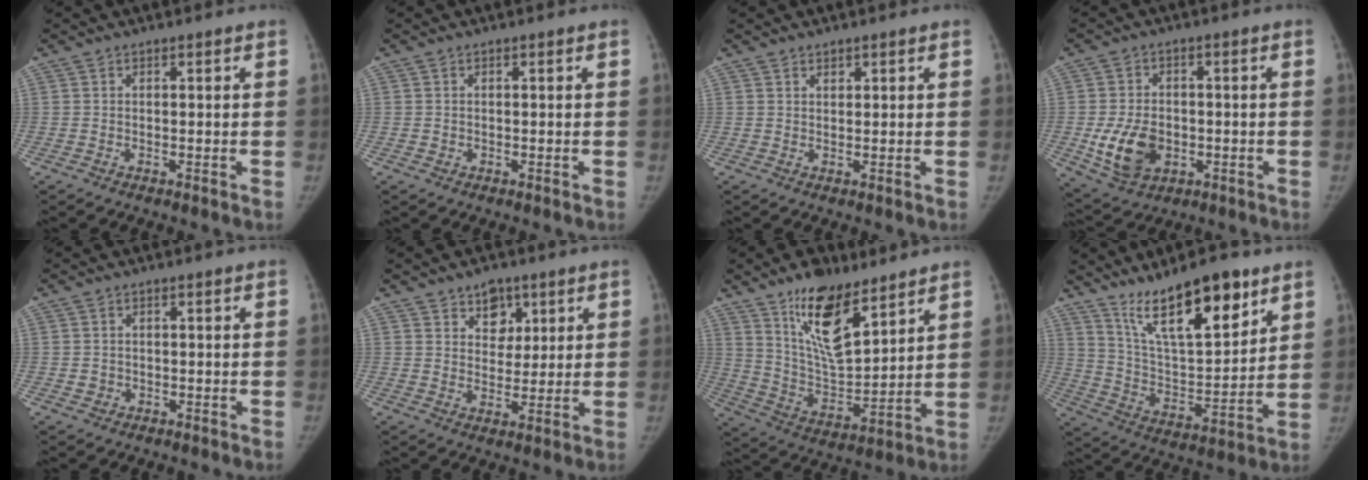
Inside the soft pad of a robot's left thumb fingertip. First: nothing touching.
{"total": 0.7, "force": [-0.1, 0.7, 0.1], "torque": [0.002, 0.003, -0.004]}
{"total": 1.1, "force": [0.8, 0.7, 0.4], "torque": [0.001, -0.005, 0.012]}
{"total": 10.6, "force": [-2.3, 7.6, 7.0], "torque": [-0.108, 0.000, -0.029]}
{"total": 1.6, "force": [-0.3, 1.6, 0.4], "torque": [0.001, 0.005, -0.002]}
{"total": 6.3, "force": [3.4, 4.5, 2.7], "torque": [-0.005, -0.017, 0.052]}
{"total": 15.8, "force": [10.1, 6.3, 10.4], "torque": [-0.148, -0.065, 0.191]}
{"total": 18.6, "force": [12.2, 6.0, 12.7], "torque": [-0.173, -0.068, 0.220]}